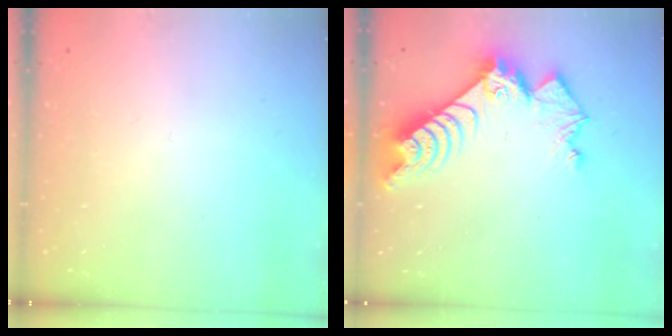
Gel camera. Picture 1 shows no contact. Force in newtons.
{"total": 10.7, "press": 10.6, "slide": 1.1}